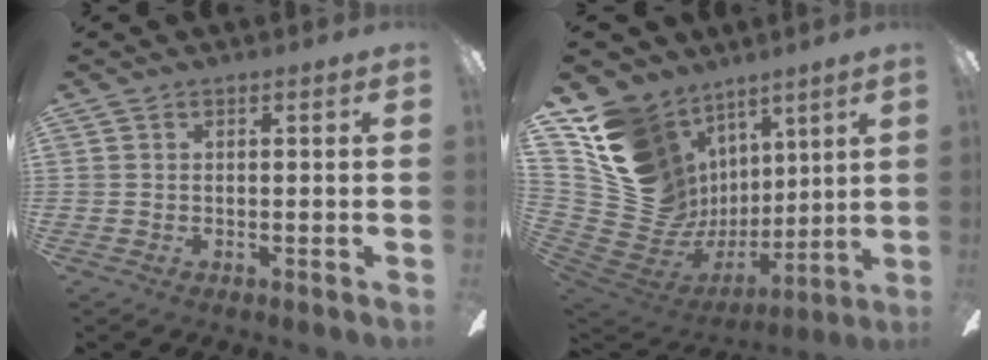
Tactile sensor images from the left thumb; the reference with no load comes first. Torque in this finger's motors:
{"motor_torque": [1.56, 1.01, 0.98, -1.79, 0.04]}